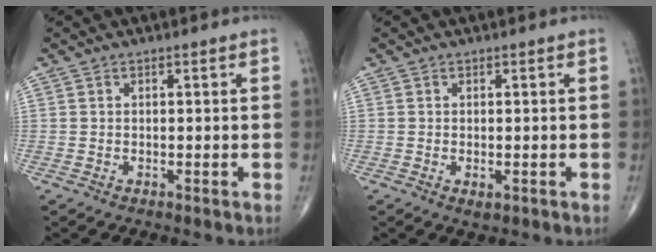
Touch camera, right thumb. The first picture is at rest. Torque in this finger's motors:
{"motor_torque": [-0.11, 0.11, -0.09, 0.09, 0.04]}